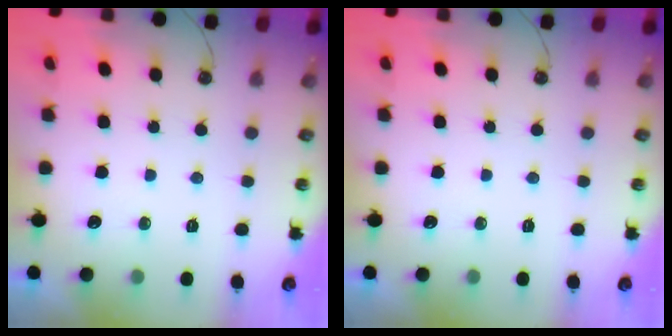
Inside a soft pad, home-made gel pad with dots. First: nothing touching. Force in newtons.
{"total": 0.0}